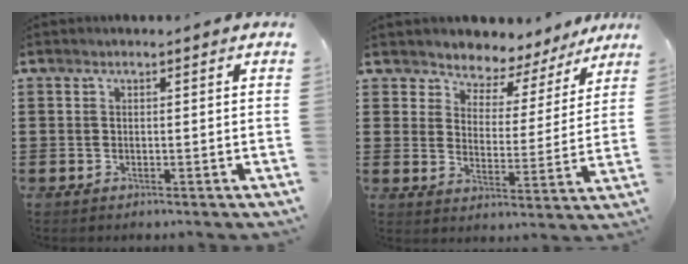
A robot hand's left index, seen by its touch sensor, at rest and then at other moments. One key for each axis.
{"total": 4.0, "fx": 3.7, "fy": 1.4, "fz": -0.2, "tx": -0.025, "ty": -0.028, "tz": 0.058}